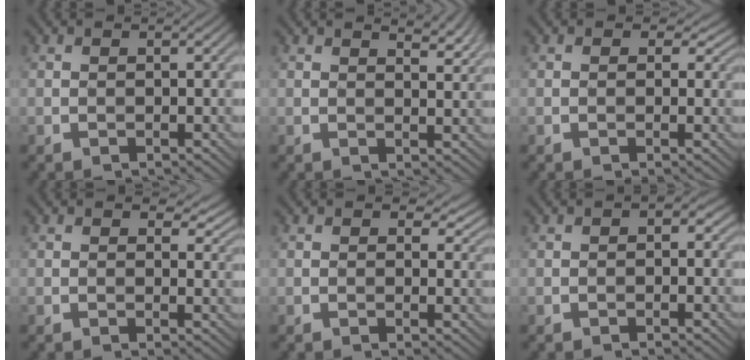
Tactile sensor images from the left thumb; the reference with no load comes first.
{"total": 4.2, "force": [3.2, 1.1, 2.5], "torque": [-0.047, 0.000, 0.053]}
{"total": 3.0, "force": [1.0, 2.2, 1.7], "torque": [-0.028, -0.006, 0.007]}
{"total": 3.6, "force": [2.0, 2.0, 2.3], "torque": [-0.035, -0.006, 0.028]}
{"total": 3.3, "force": [1.7, 2.0, 2.1], "torque": [-0.033, -0.005, 0.021]}
{"total": 1.6, "force": [-0.1, 1.1, 1.2], "torque": [-0.015, -0.002, -0.001]}